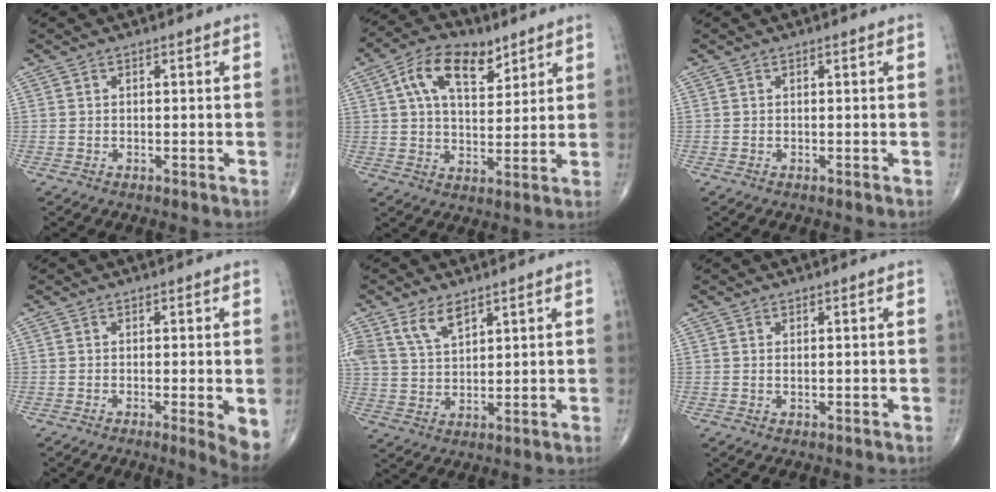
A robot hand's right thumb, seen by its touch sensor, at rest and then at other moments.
{"total": 12.5, "force": [6.0, 6.8, 8.6], "torque": [-0.126, -0.011, 0.104]}
{"total": 0.0}
{"total": 4.4, "force": [-0.8, 0.6, 4.3], "torque": [-0.066, -0.016, -0.014]}
{"total": 7.3, "force": [4.6, 3.8, 4.2], "torque": [-0.072, -0.017, 0.098]}
{"total": 0.7, "force": [0.3, 0.2, 0.6], "torque": [-0.014, -0.004, 0.007]}